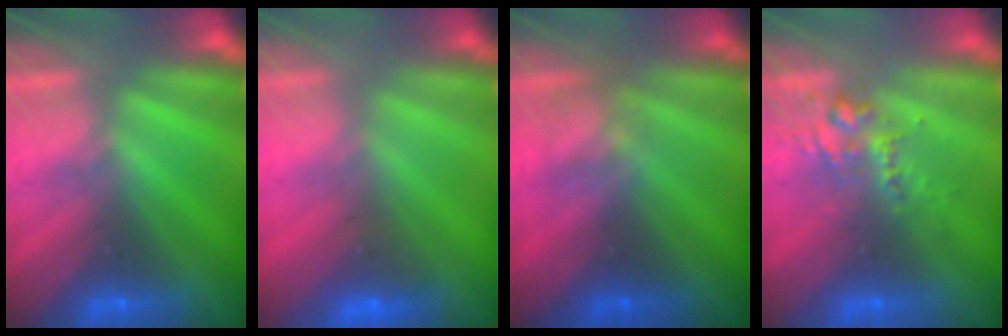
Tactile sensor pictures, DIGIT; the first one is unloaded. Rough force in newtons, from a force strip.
{"total": 5.0}
{"total": 2.4}
{"total": 2.7}